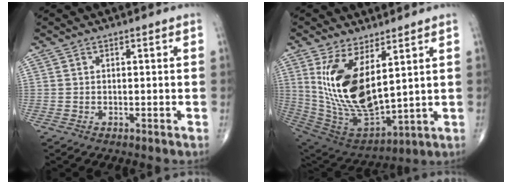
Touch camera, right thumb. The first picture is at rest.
{"total": 18.3, "force": [5.4, 8.4, 15.3], "torque": [-0.292, -0.039, 0.127]}